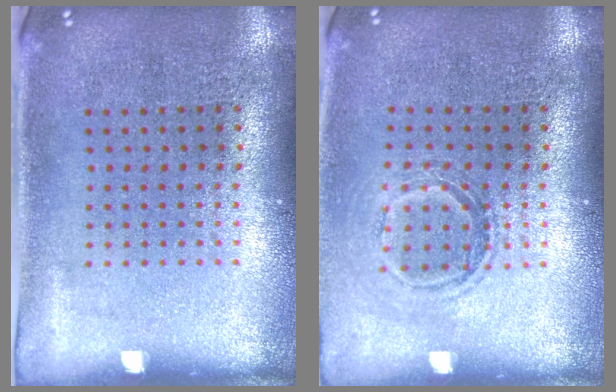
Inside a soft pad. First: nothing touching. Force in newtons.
{"total": 1.3, "press": 1.1, "slide": 0.7}